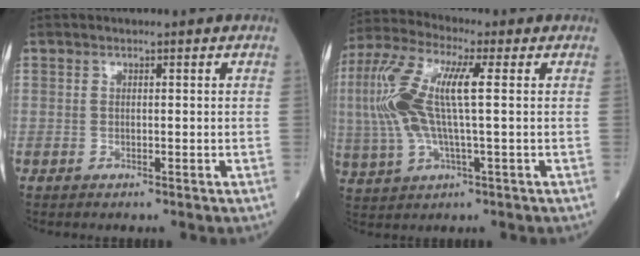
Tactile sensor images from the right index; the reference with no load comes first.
{"total": 13.4, "force": [1.7, 3.1, 13.0], "torque": [-0.302, 0.024, 0.029]}